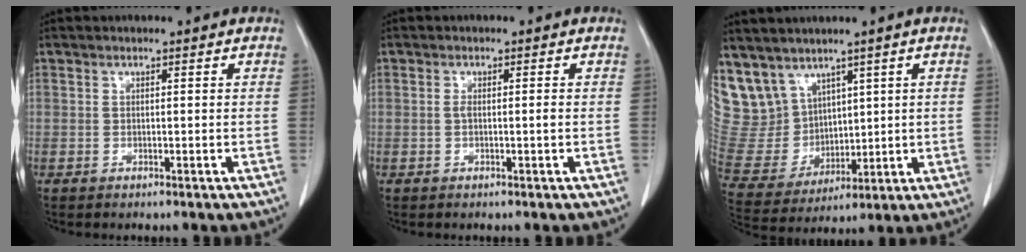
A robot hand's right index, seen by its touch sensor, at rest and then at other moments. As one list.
[{"total": 1.3, "force": [-0.2, 0.1, 1.2], "torque": [-0.023, 0.000, -0.002]}, {"total": 12.6, "force": [8.1, 9.3, 2.7], "torque": [-0.084, 0.041, 0.193]}]